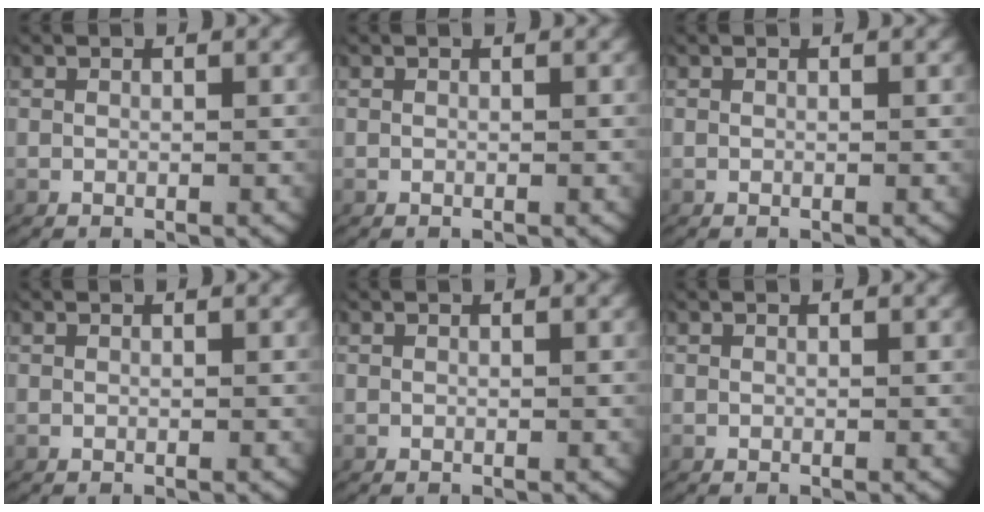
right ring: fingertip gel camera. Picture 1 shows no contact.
{"total": 0.0}
{"total": 0.0}
{"total": 0.0}
{"total": 0.0}
{"total": 0.0}